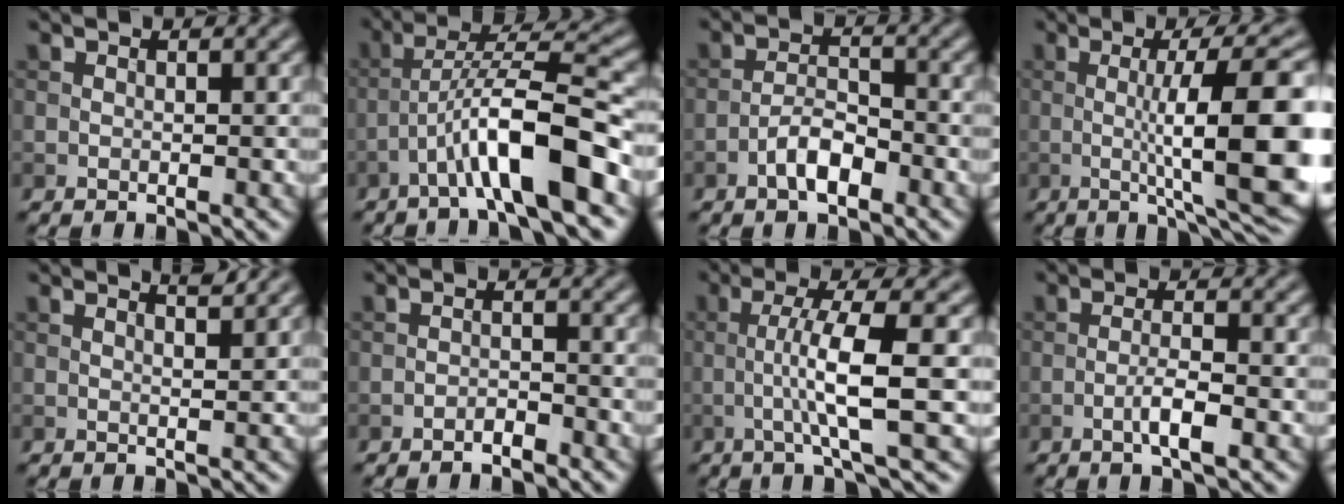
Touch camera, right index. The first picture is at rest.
{"total": 8.3, "force": [-3.8, 1.3, 7.3], "torque": [-0.119, 0.023, -0.067]}
{"total": 3.0, "force": [-1.8, 1.2, 2.2], "torque": [-0.037, 0.009, -0.036]}
{"total": 12.6, "force": [-0.5, 2.7, 12.3], "torque": [-0.162, 0.004, -0.006]}
{"total": 2.1, "force": [1.6, 0.4, 1.2], "torque": [-0.007, 0.004, 0.013]}
{"total": 1.2, "force": [-1.0, 0.2, 0.6], "torque": [-0.009, 0.003, -0.021]}
{"total": 6.2, "force": [-0.8, 0.7, 6.1], "torque": [-0.104, 0.010, -0.020]}
{"total": 2.6, "force": [-1.1, 0.4, 2.3], "torque": [-0.043, 0.005, -0.023]}